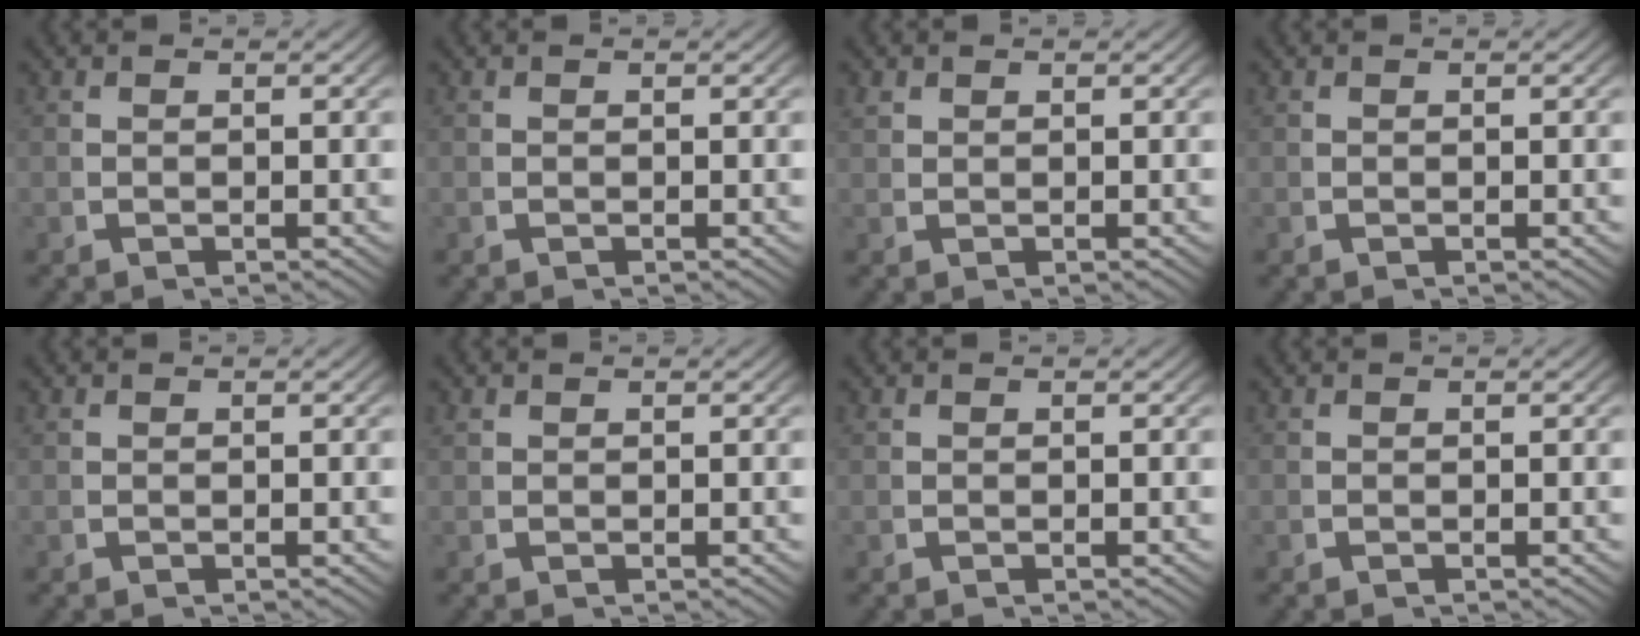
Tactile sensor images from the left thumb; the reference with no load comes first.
{"total": 0.0}
{"total": 0.9, "force": [0.8, 0.3, 0.2], "torque": [-0.006, -0.002, 0.023]}
{"total": 0.0}
{"total": 0.0}
{"total": 0.5, "force": [0.5, 0.1, 0.0], "torque": [-0.006, -0.004, 0.017]}
{"total": 0.0}
{"total": 0.0}